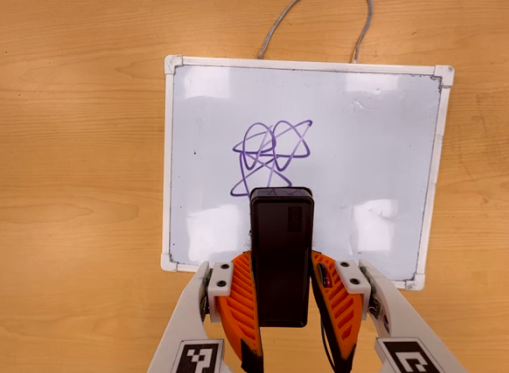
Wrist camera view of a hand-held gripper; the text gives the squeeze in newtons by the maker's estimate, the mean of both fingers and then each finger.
{"total": 4.4, "left": 3.1, "right": 5.8}